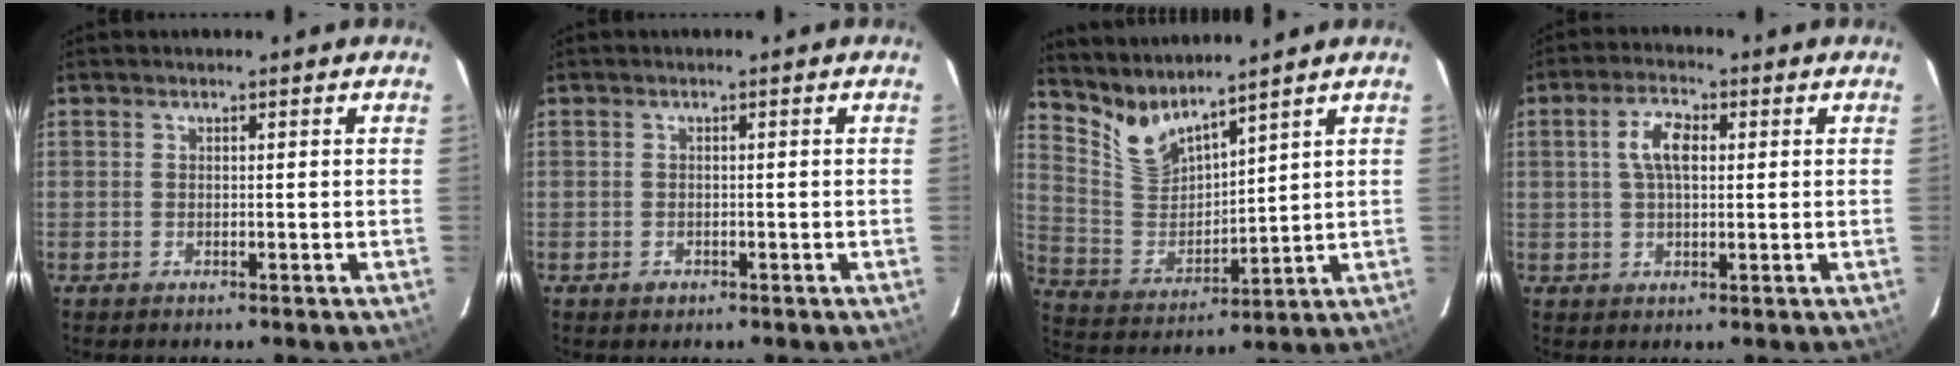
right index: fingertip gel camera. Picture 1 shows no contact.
{"total": 1.2, "force": [-0.7, 0.9, 0.3], "torque": [-0.003, -0.002, -0.008]}
{"total": 8.3, "force": [7.6, 1.6, 3.0], "torque": [-0.070, -0.016, 0.165]}
{"total": 5.5, "force": [1.2, 2.8, 4.6], "torque": [-0.088, 0.013, 0.023]}